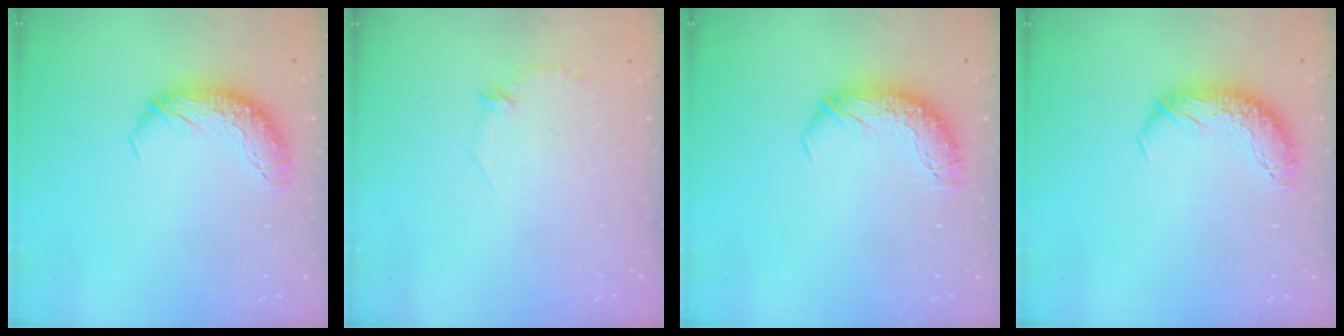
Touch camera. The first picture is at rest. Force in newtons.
{"total": 6.8, "press": 6.8, "slide": 0.8}
{"total": 0.0}
{"total": 0.0}